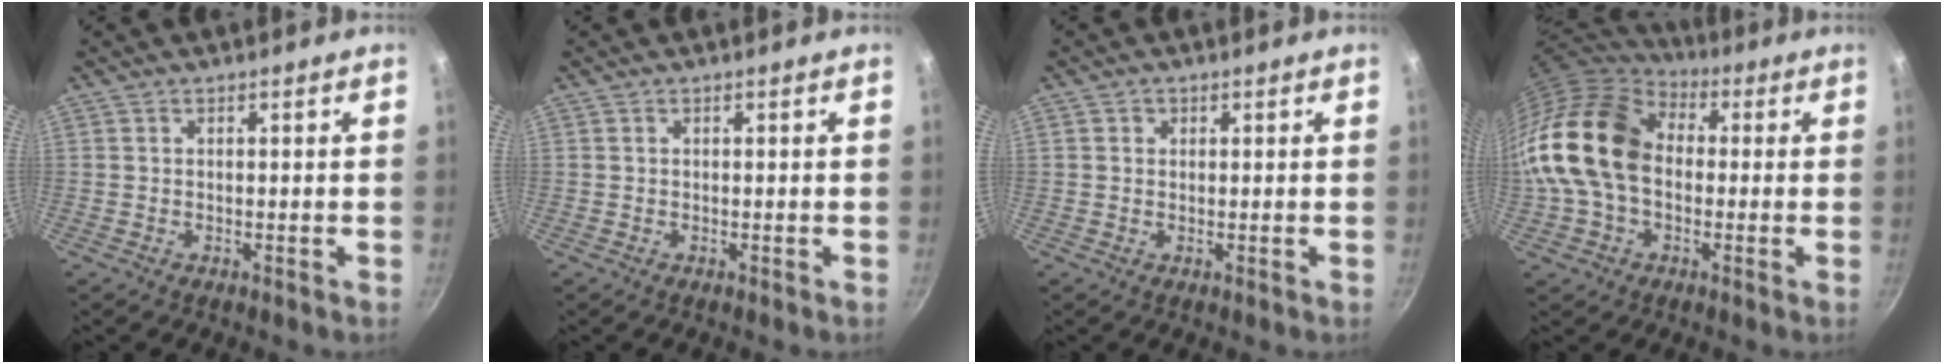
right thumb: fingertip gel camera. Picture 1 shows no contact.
{"total": 0.0}
{"total": 1.3, "force": [0.4, 1.2, 0.4], "torque": [-0.002, 0.001, 0.003]}
{"total": 19.5, "force": [0.0, 13.8, 13.7], "torque": [-0.250, 0.038, -0.012]}